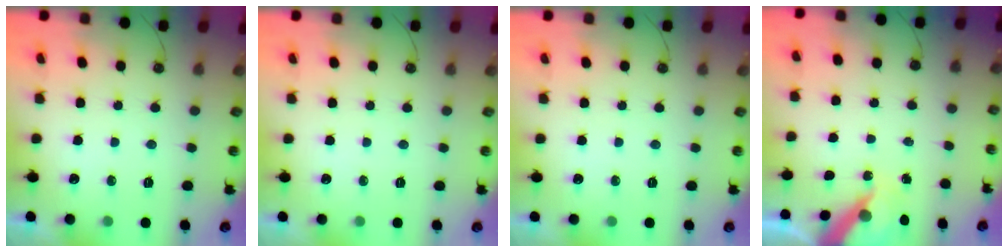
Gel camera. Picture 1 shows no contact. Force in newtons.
{"total": 0.0}
{"total": 0.0}
{"total": 7.9, "press": 7.8, "slide": 0.9}